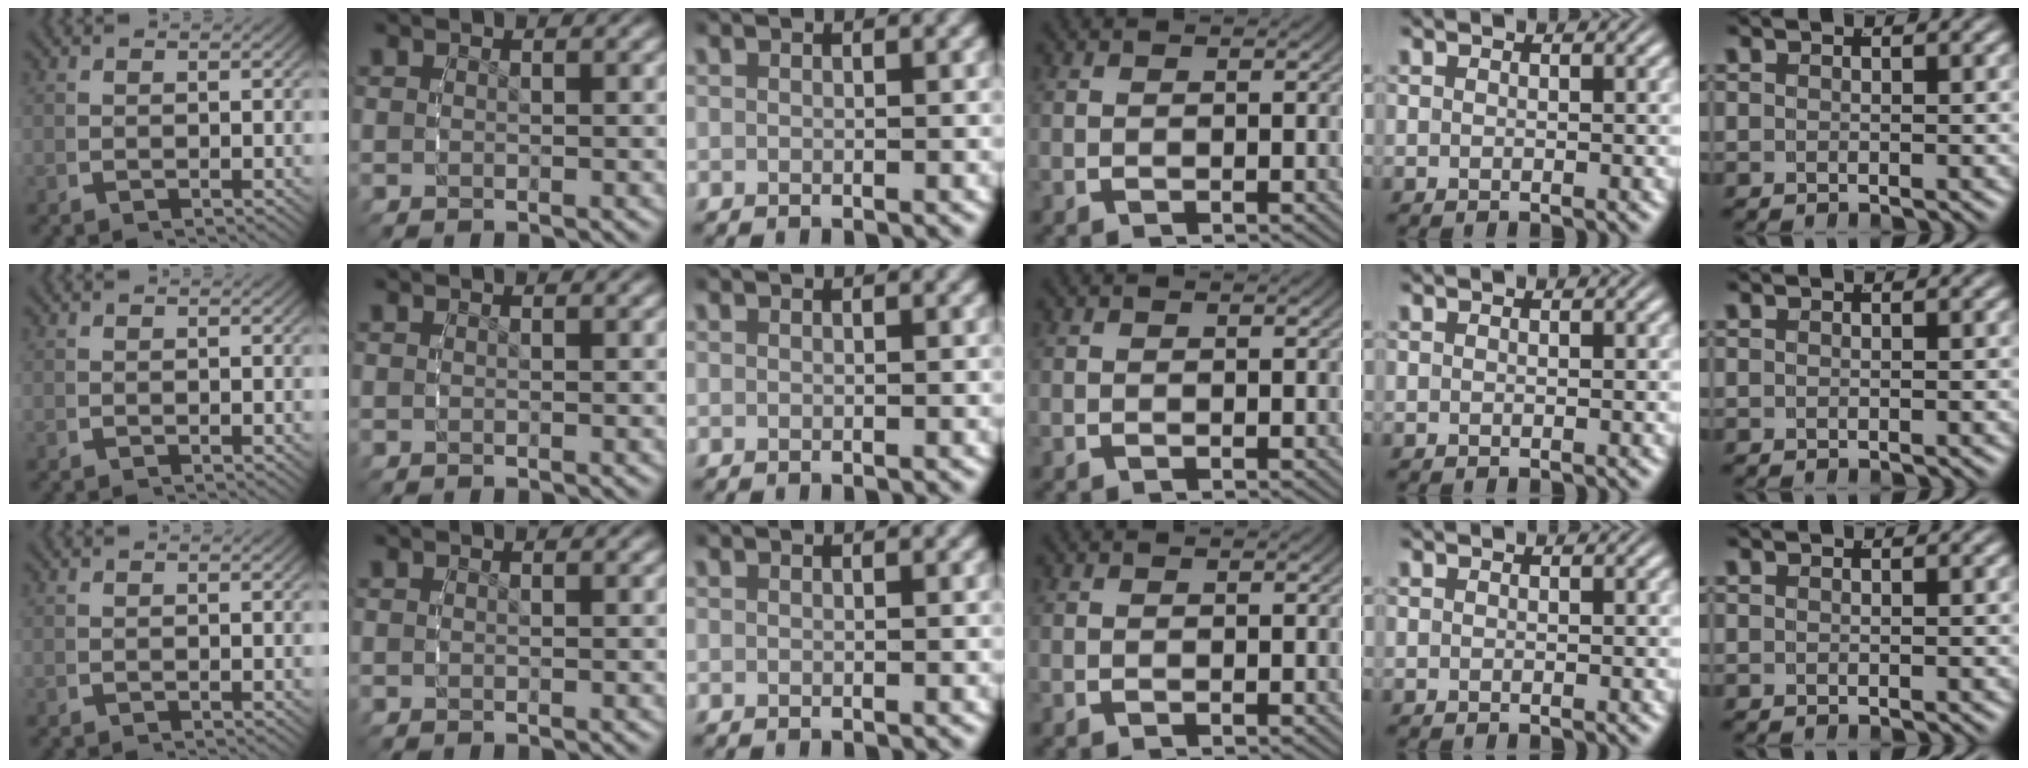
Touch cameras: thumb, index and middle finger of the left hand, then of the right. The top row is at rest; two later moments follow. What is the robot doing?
{"motion": "reach", "object": "bottle cap"}